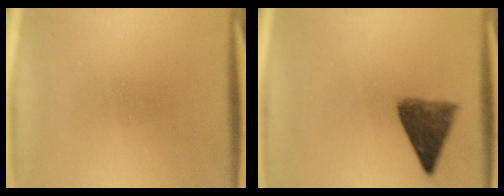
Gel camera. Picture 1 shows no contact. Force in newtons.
{"total": 6.4}